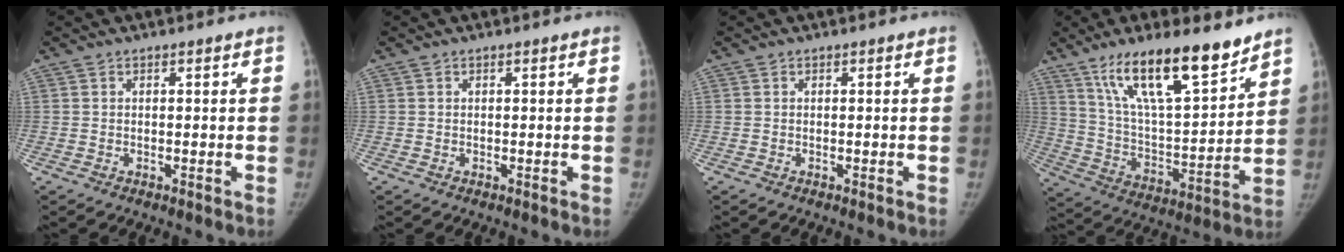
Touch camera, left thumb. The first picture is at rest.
{"total": 0.0}
{"total": 0.0}
{"total": 20.0, "force": [13.8, 5.5, 13.4], "torque": [-0.200, -0.069, 0.247]}